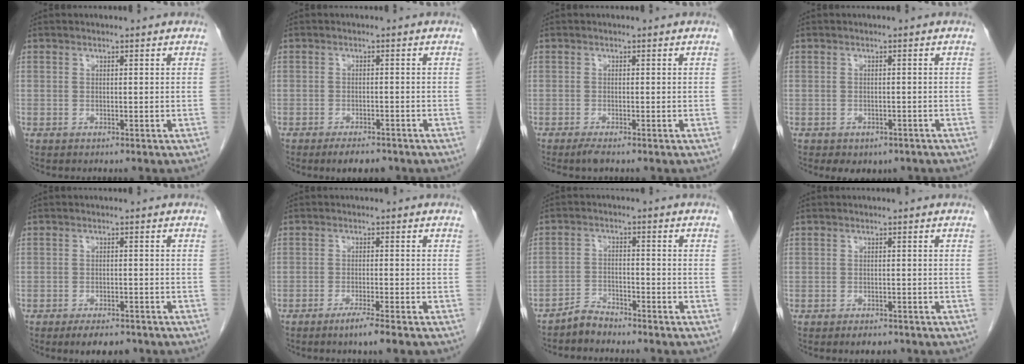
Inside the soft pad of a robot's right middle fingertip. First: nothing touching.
{"total": 3.8, "force": [-3.0, 1.3, 2.0], "torque": [-0.032, -0.004, -0.042]}
{"total": 1.6, "force": [-1.3, 0.0, 1.0], "torque": [-0.025, -0.007, -0.024]}
{"total": 4.1, "force": [-3.0, 2.3, 1.5], "torque": [-0.014, 0.002, -0.032]}
{"total": 4.8, "force": [-3.7, 1.7, 2.5], "torque": [-0.037, -0.004, -0.053]}
{"total": 3.5, "force": [-2.4, -0.4, 2.5], "torque": [-0.044, -0.008, -0.042]}
{"total": 3.0, "force": [-3.0, 0.5, 0.0], "torque": [0.000, -0.007, -0.058]}
{"total": 2.4, "force": [-1.9, 0.9, 1.2], "torque": [-0.021, -0.003, -0.023]}